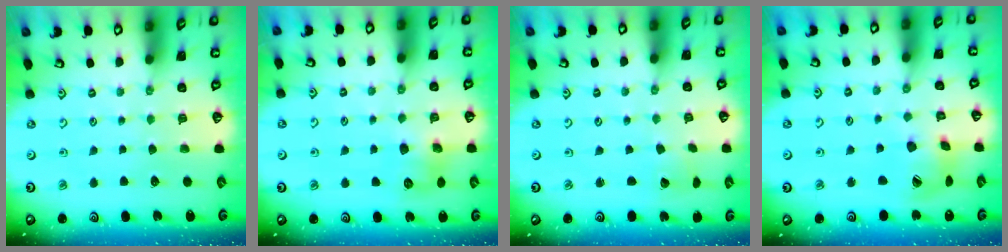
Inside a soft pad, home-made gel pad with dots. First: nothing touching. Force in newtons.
{"total": 7.6, "press": 7.5, "slide": 1.0}
{"total": 2.6, "press": 2.6, "slide": 0.1}
{"total": 13.2, "press": 13.1, "slide": 1.7}